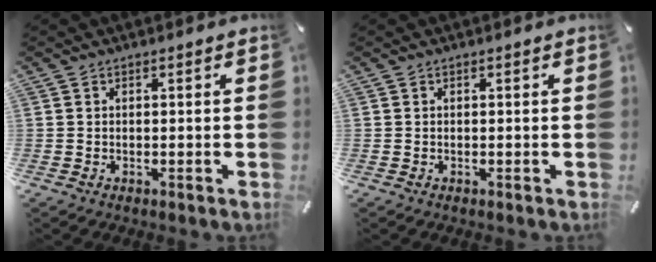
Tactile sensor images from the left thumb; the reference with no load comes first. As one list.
[{"total": 0.0}]